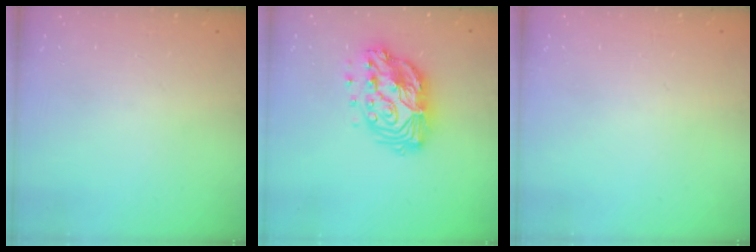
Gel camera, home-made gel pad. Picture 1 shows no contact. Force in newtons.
{"total": 15.1, "press": 15.0, "slide": 1.2}
{"total": 0.0}